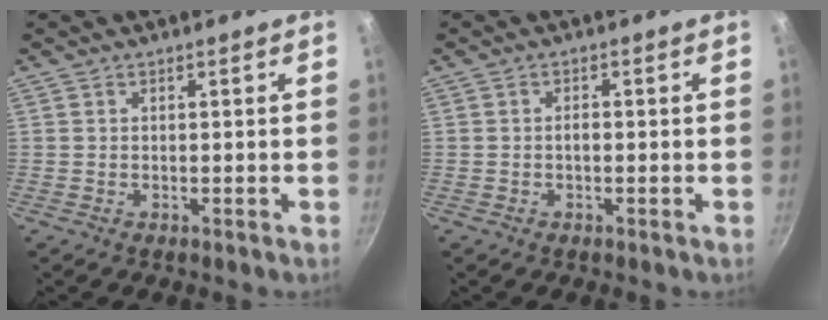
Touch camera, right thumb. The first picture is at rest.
{"total": 1.1, "force": [-0.2, 0.6, 0.9], "torque": [-0.014, 0.005, -0.004]}